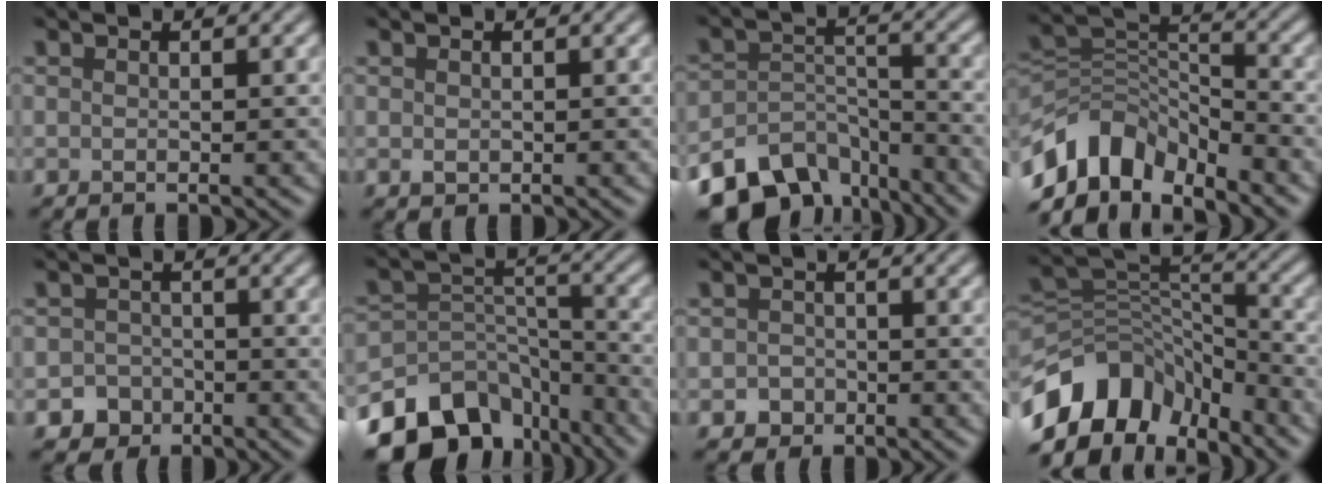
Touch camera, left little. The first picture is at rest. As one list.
[{"total": 0.6, "force": [0.1, 0.5, 0.3], "torque": [-0.005, -0.001, 0.003]}, {"total": 9.5, "force": [-7.4, 4.9, 3.6], "torque": [-0.058, -0.007, -0.119]}, {"total": 8.0, "force": [-5.7, 4.3, 3.7], "torque": [-0.052, -0.004, -0.115]}, {"total": 2.8, "force": [-1.6, 2.2, 0.3], "torque": [0.010, 0.001, -0.030]}, {"total": 12.1, "force": [-8.8, 7.1, 4.3], "torque": [-0.073, -0.001, -0.136]}, {"total": 1.5, "force": [-0.6, 1.3, 0.3], "torque": [0.005, 0.001, -0.013]}, {"total": 10.9, "force": [-6.7, 7.0, 5.1], "torque": [-0.095, 0.018, -0.135]}]